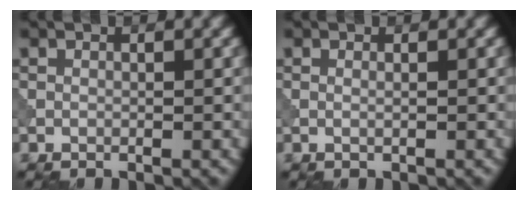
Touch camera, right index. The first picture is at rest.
{"total": 0.6, "force": [0.2, 0.2, 0.5], "torque": [-0.008, -0.002, -0.004]}